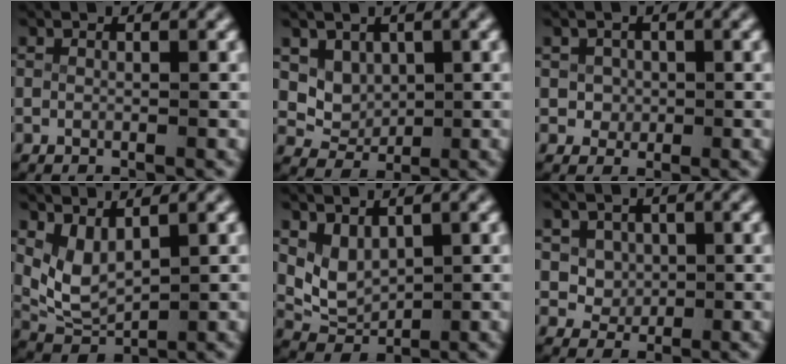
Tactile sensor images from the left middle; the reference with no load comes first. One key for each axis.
{"total": 5.7, "fx": 0.7, "fy": 5.2, "fz": 2.3, "tx": -0.074, "ty": -0.023, "tz": 0.021}
{"total": 1.7, "fx": -0.1, "fy": 1.6, "fz": 0.4, "tx": -0.013, "ty": -0.007, "tz": 0.004}
{"total": 6.2, "fx": 1.1, "fy": 4.9, "fz": 3.6, "tx": -0.097, "ty": -0.019, "tz": 0.026}
{"total": 5.8, "fx": 1.0, "fy": 5.0, "fz": 2.7, "tx": -0.074, "ty": -0.020, "tz": 0.022}
{"total": 2.3, "fx": 0.4, "fy": 2.1, "fz": 0.8, "tx": -0.021, "ty": -0.015, "tz": 0.021}